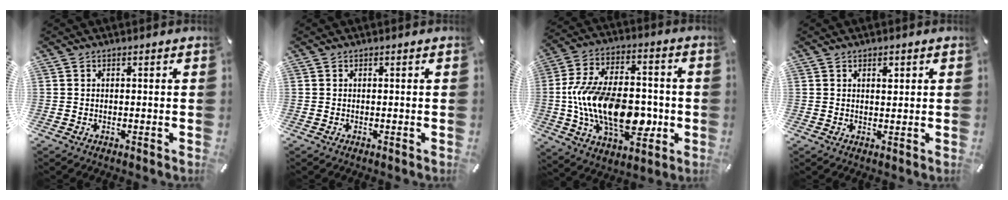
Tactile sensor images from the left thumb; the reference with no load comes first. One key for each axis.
{"total": 0.0}
{"total": 21.5, "fx": -3.6, "fy": 12.8, "fz": 16.9, "tx": -0.325, "ty": 0.007, "tz": -0.057}
{"total": 1.6, "fx": 0.8, "fy": 0.9, "fz": 1.1, "tx": -0.007, "ty": -0.005, "tz": 0.010}